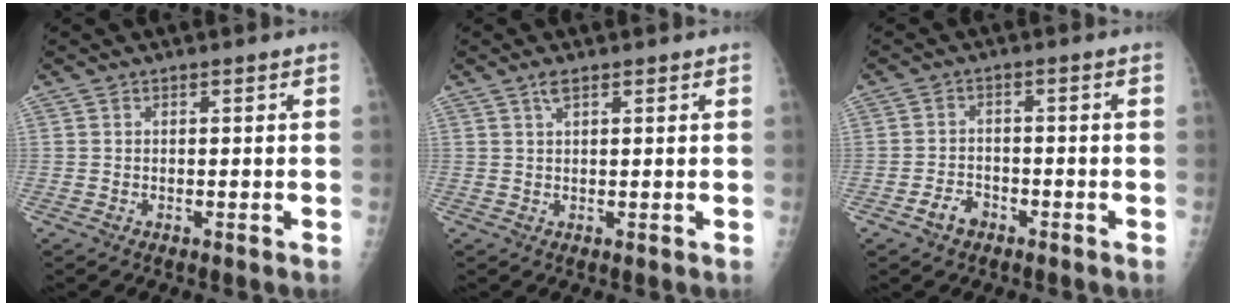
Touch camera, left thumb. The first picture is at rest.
{"total": 1.9, "force": [1.3, 0.7, 1.2], "torque": [-0.022, 0.000, 0.023]}
{"total": 3.5, "force": [-2.1, 2.4, 1.4], "torque": [-0.017, 0.019, -0.036]}